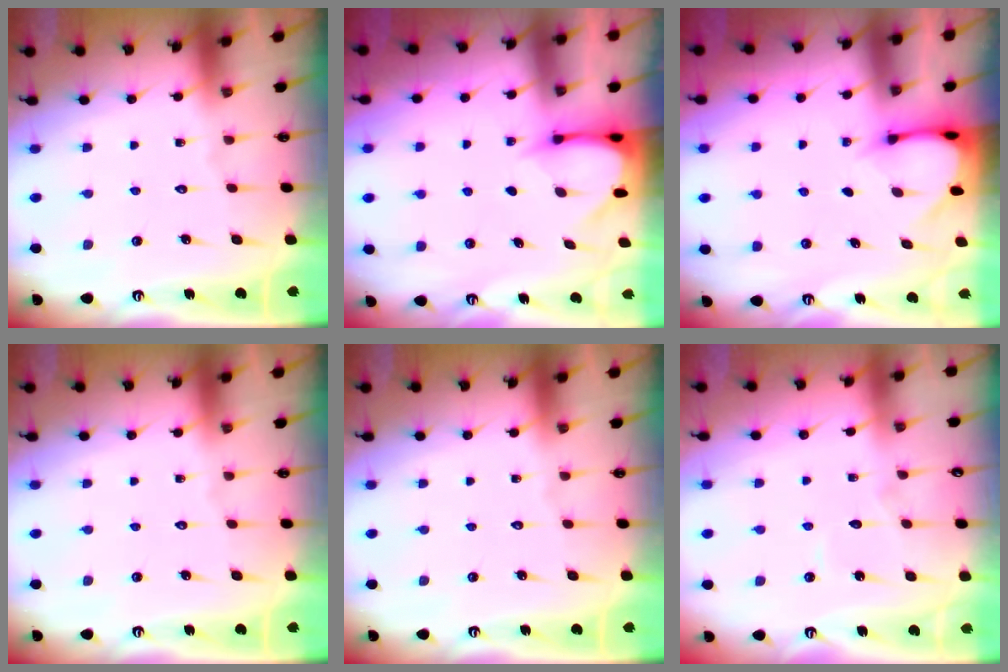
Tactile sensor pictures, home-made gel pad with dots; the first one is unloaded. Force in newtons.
{"total": 3.7, "press": 3.7, "slide": 0.3}
{"total": 3.0, "press": 3.0, "slide": 0.2}
{"total": 0.0}
{"total": 0.0}
{"total": 3.9, "press": 3.9, "slide": 0.2}